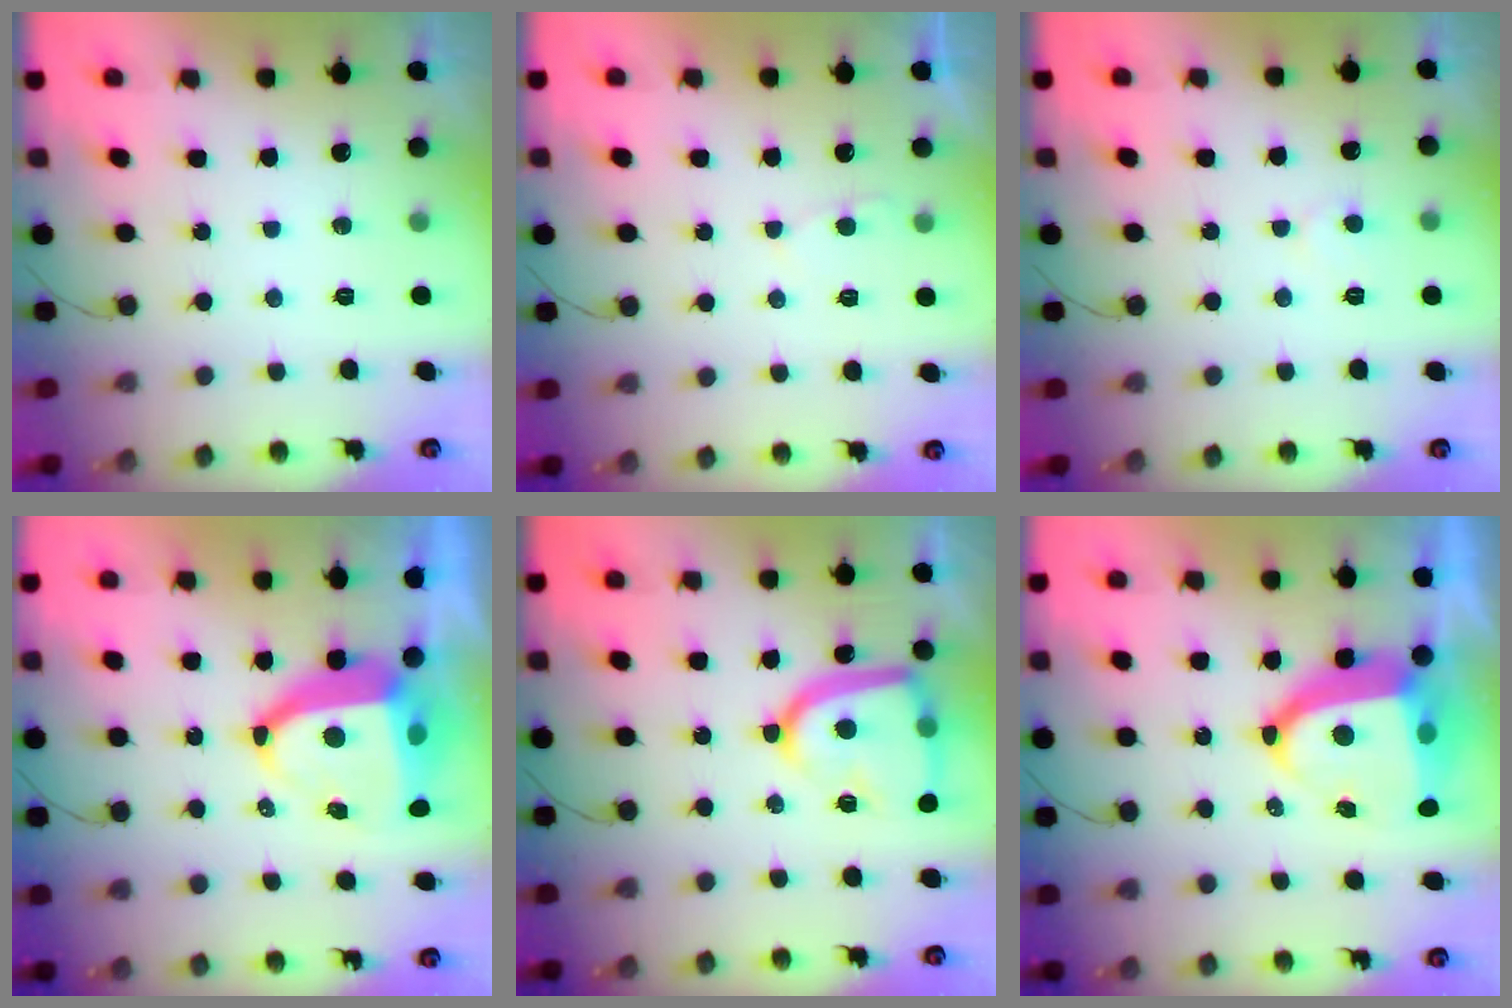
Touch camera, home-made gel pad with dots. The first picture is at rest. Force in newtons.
{"total": 2.5, "press": 2.5, "slide": 0.4}
{"total": 3.5, "press": 3.5, "slide": 0.3}
{"total": 13.0, "press": 12.9, "slide": 1.6}
{"total": 17.2, "press": 17.1, "slide": 1.6}
{"total": 15.1, "press": 14.9, "slide": 2.0}